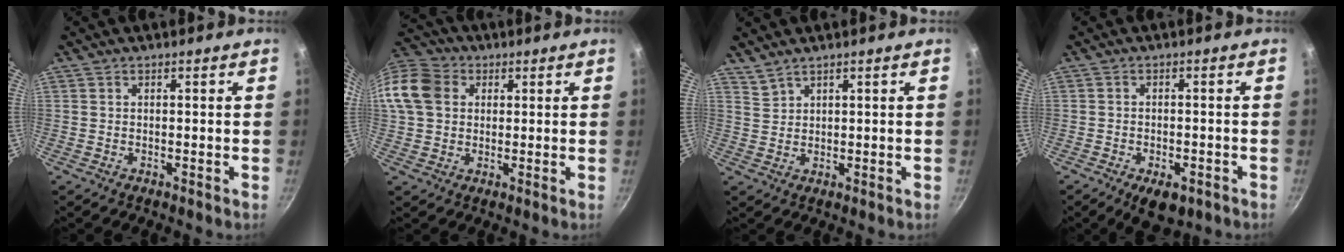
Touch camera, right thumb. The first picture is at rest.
{"total": 14.2, "force": [2.7, 11.8, 7.5], "torque": [-0.152, 0.028, 0.035]}
{"total": 2.3, "force": [2.2, 0.5, 0.5], "torque": [-0.005, -0.004, 0.051]}
{"total": 6.3, "force": [-3.2, 3.3, 4.3], "torque": [-0.052, 0.014, -0.038]}